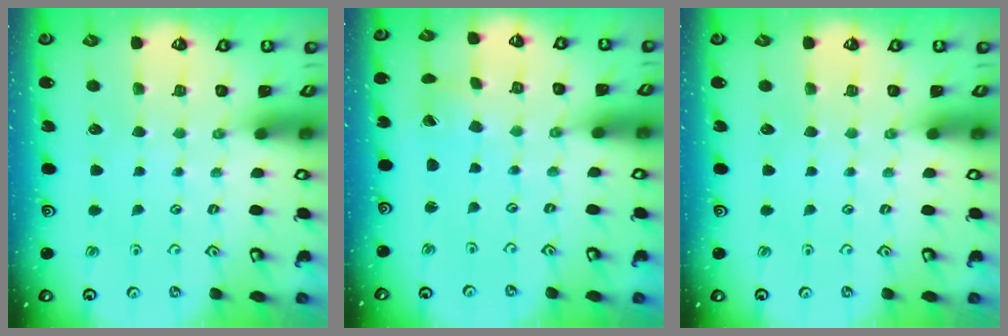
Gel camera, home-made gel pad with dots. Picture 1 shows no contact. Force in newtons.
{"total": 0.7, "press": 0.7, "slide": 0.1}
{"total": 0.0}